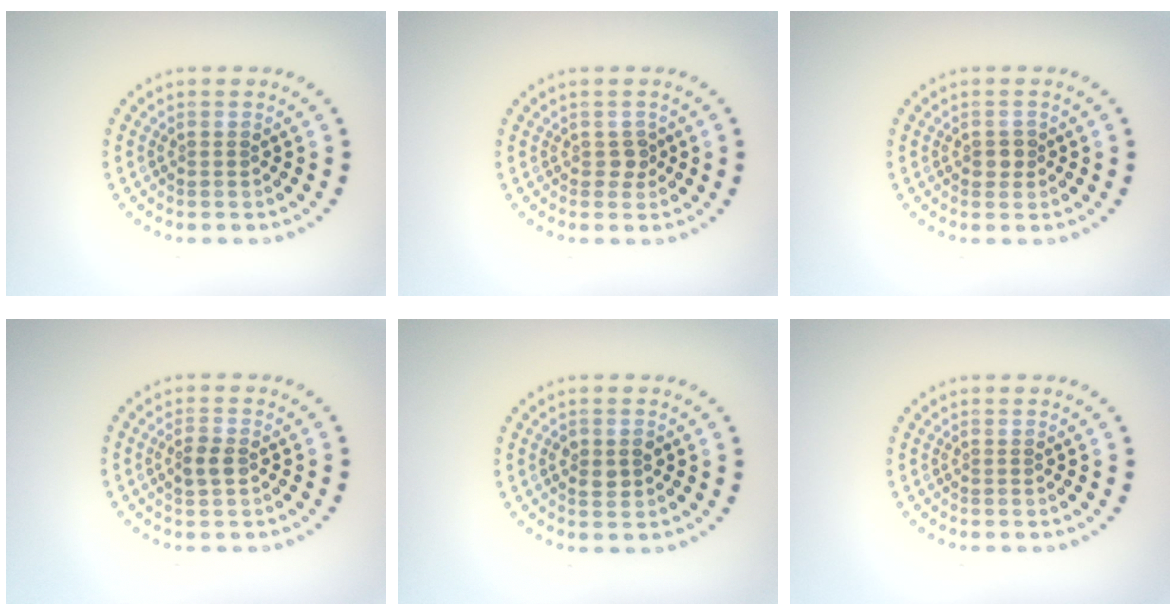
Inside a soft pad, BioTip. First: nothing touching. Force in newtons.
{"total": 1.1, "press": 1.0, "slide": 0.6}
{"total": 1.2, "press": 1.1, "slide": 0.5}
{"total": 1.7, "press": 1.7, "slide": 0.2}
{"total": 1.6, "press": 1.6, "slide": 0.1}
{"total": 0.0}